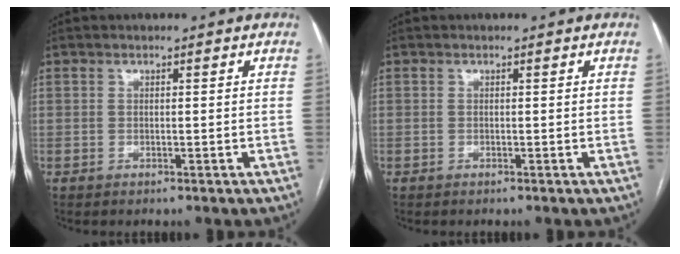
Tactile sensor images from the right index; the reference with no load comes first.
{"total": 0.0}